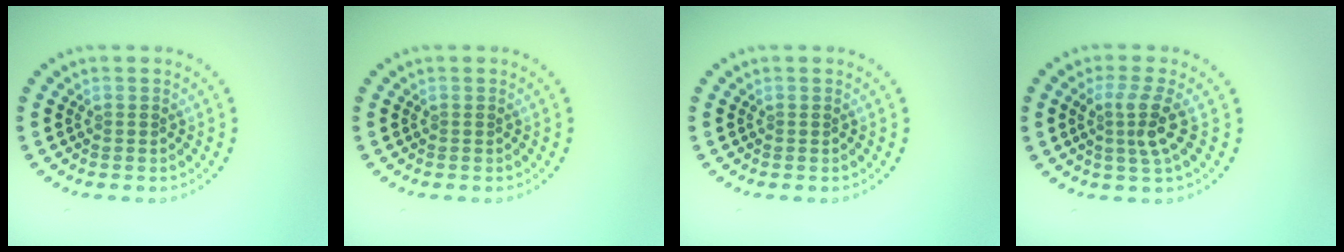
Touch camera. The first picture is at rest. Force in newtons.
{"total": 0.0}
{"total": 0.0}
{"total": 2.9, "press": 2.1, "slide": 2.0}